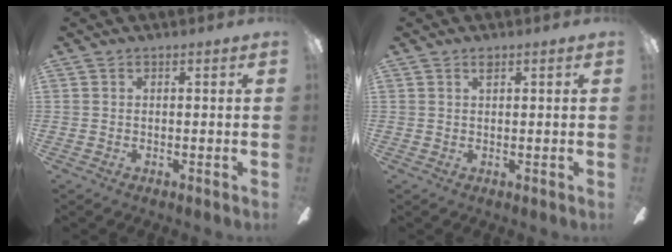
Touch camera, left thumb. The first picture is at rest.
{"total": 1.1, "force": [0.8, 0.4, 0.6], "torque": [-0.006, -0.001, 0.013]}